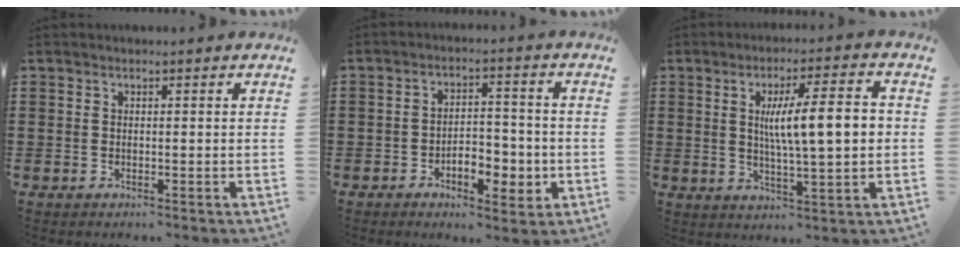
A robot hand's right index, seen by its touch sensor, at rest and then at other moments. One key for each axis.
{"total": 6.0, "fx": -2.2, "fy": 3.3, "fz": 4.6, "tx": -0.063, "ty": 0.005, "tz": -0.042}
{"total": 10.4, "fx": 1.4, "fy": 2.2, "fz": 10.1, "tx": -0.171, "ty": 0.002, "tz": 0.017}